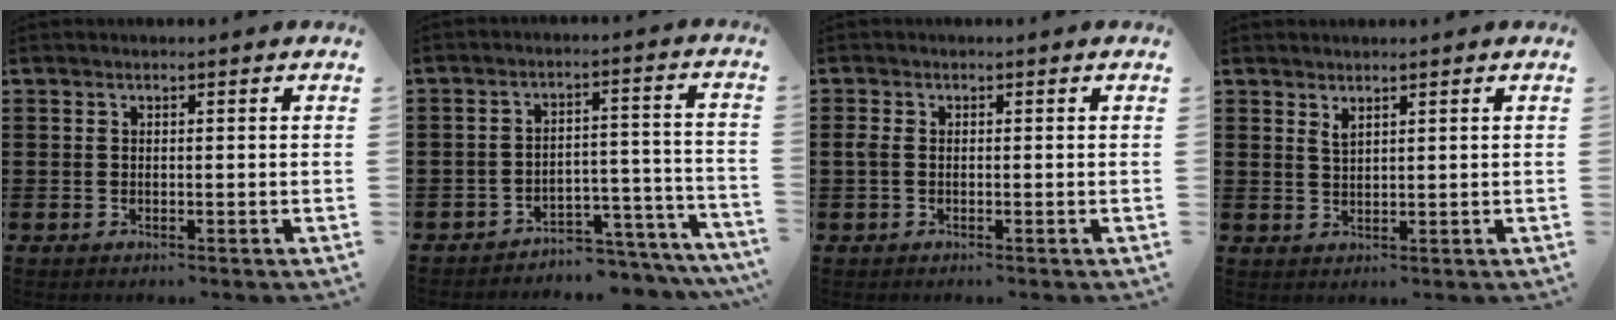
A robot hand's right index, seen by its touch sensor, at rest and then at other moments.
{"total": 4.2, "force": [-4.0, 0.8, 0.7], "torque": [-0.017, 0.007, -0.085]}
{"total": 1.3, "force": [-0.3, 0.7, 1.1], "torque": [-0.029, -0.001, -0.009]}
{"total": 1.5, "force": [1.2, 0.4, 0.8], "torque": [-0.017, 0.002, 0.022]}